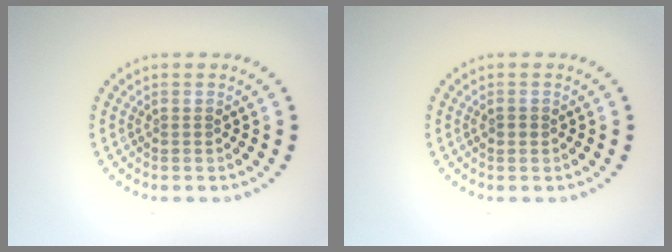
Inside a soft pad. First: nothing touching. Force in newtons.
{"total": 0.9, "press": 0.9, "slide": 0.3}